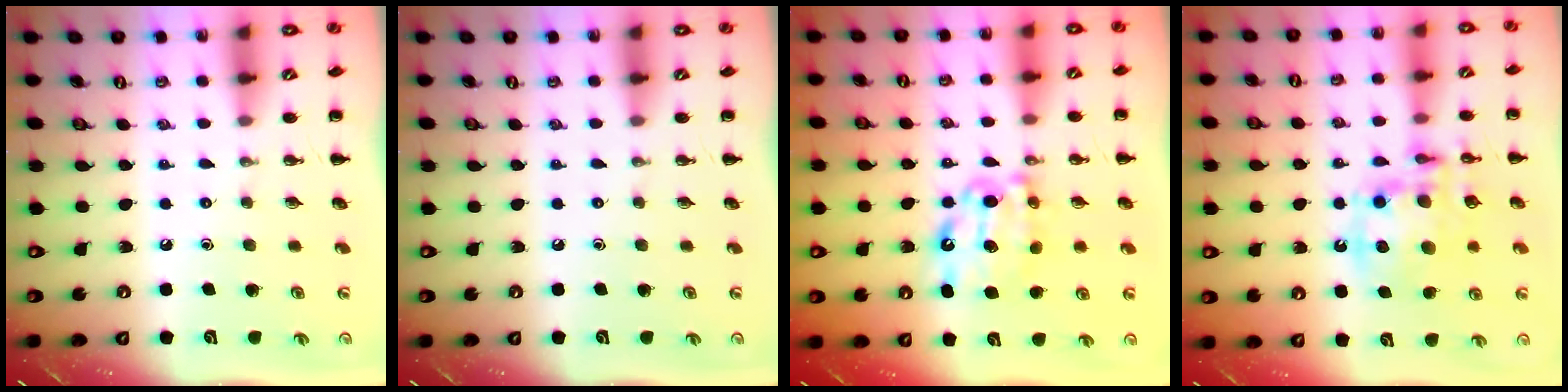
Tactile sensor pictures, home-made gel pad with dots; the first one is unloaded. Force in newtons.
{"total": 0.0}
{"total": 10.7, "press": 10.7, "slide": 0.9}
{"total": 14.6, "press": 14.3, "slide": 3.1}